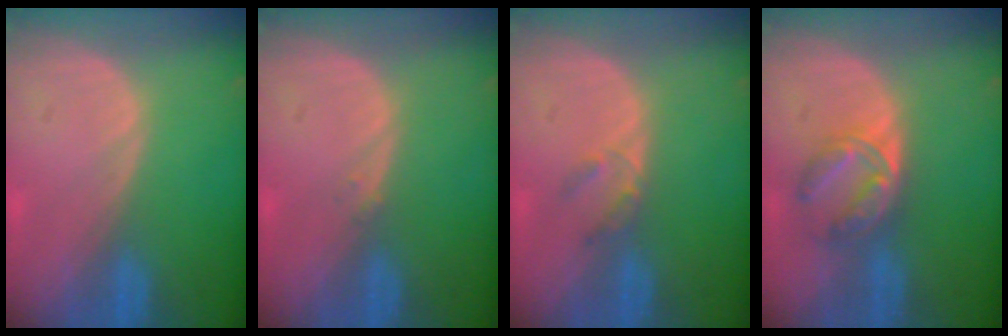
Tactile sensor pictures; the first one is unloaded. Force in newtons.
{"total": 0.6, "press": 0.5, "slide": 0.3}
{"total": 2.3, "press": 2.0, "slide": 1.1}
{"total": 5.8, "press": 5.5, "slide": 1.8}